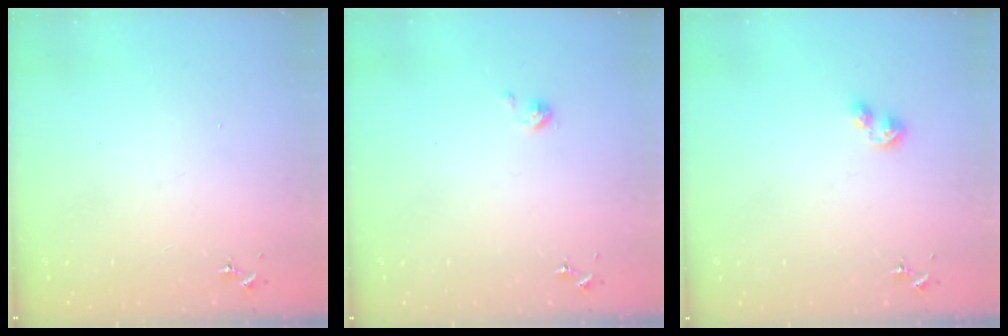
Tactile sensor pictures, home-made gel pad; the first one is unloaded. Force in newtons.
{"total": 3.2, "press": 3.2, "slide": 0.3}
{"total": 4.7, "press": 4.6, "slide": 0.6}